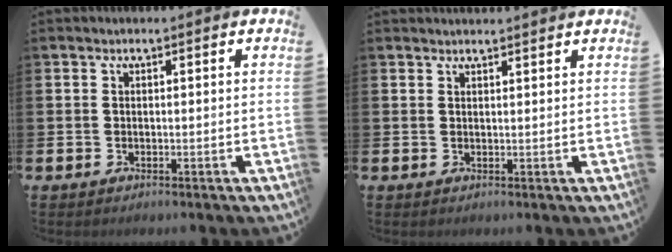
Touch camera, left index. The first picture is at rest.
{"total": 1.4, "force": [1.4, -0.1, 0.0], "torque": [0.011, -0.011, 0.023]}